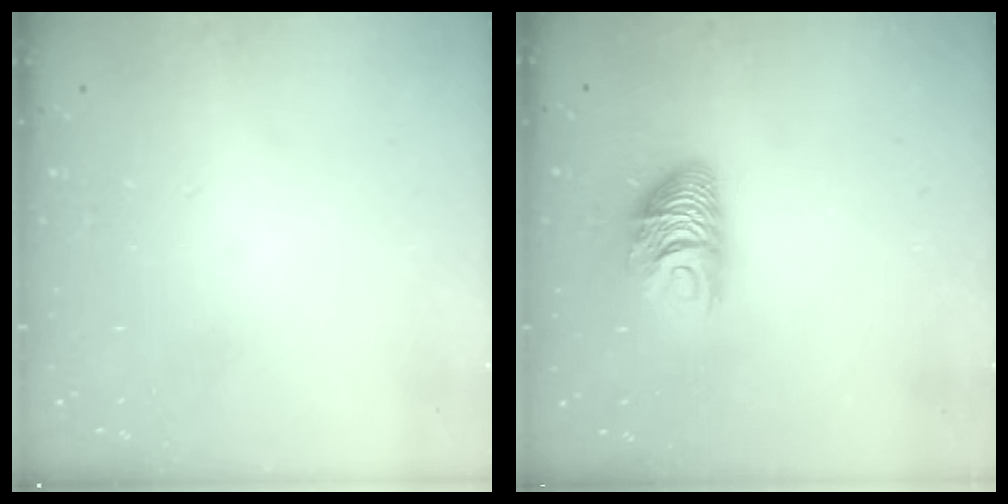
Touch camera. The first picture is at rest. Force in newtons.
{"total": 9.0, "press": 9.0, "slide": 0.3}